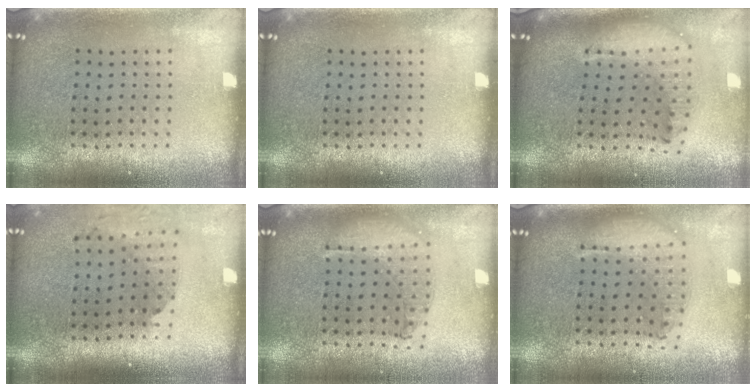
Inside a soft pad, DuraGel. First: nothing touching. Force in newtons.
{"total": 0.0}
{"total": 1.8, "press": 1.4, "slide": 1.0}
{"total": 1.8, "press": 1.4, "slide": 1.2}
{"total": 1.0, "press": 0.9, "slide": 0.3}
{"total": 1.7, "press": 1.5, "slide": 0.9}